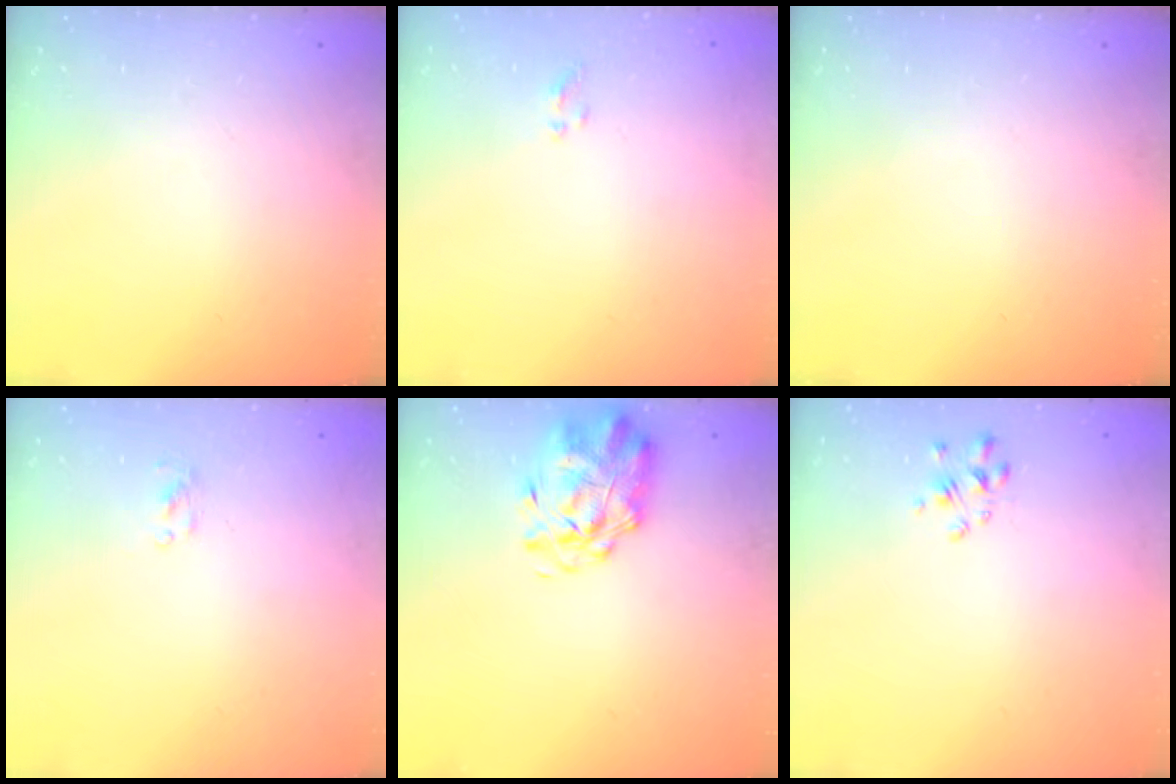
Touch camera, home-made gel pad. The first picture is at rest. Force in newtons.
{"total": 1.3, "press": 1.2, "slide": 0.5}
{"total": 0.0}
{"total": 1.8, "press": 1.6, "slide": 0.8}
{"total": 2.0, "press": 1.8, "slide": 0.9}
{"total": 1.7, "press": 1.5, "slide": 0.7}